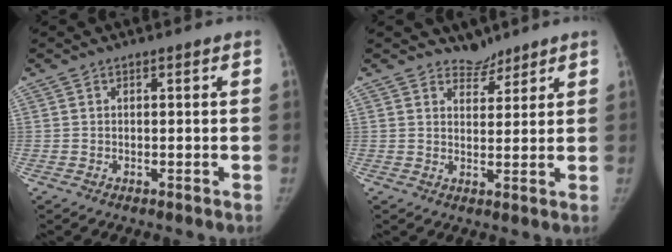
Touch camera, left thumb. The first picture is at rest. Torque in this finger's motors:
{"motor_torque": [0.28, -0.10, 0.33, -0.18, -0.03]}